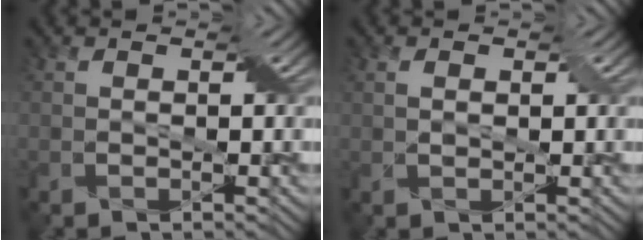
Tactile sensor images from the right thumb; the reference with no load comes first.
{"total": 1.5, "force": [0.6, 0.8, 1.0], "torque": [-0.021, 0.001, 0.012]}